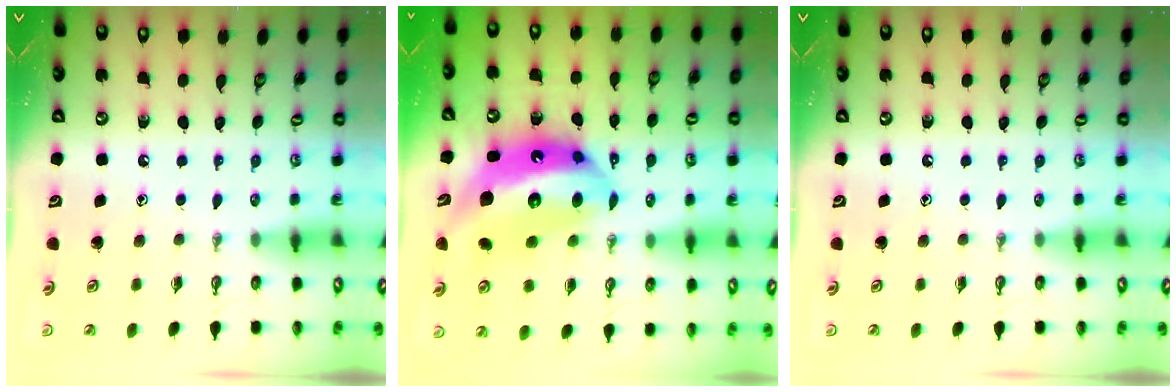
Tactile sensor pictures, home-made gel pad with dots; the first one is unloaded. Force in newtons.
{"total": 18.8, "press": 18.7, "slide": 1.7}
{"total": 0.0}